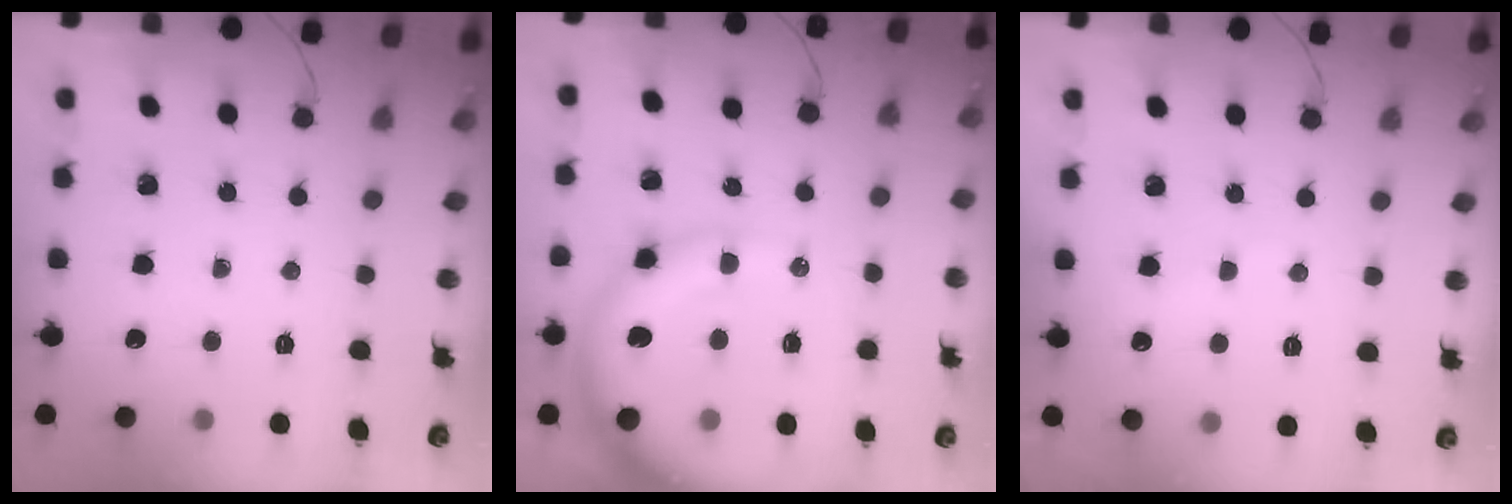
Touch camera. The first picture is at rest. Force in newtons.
{"total": 13.0, "press": 12.6, "slide": 3.2}
{"total": 5.1, "press": 5.1, "slide": 0.8}